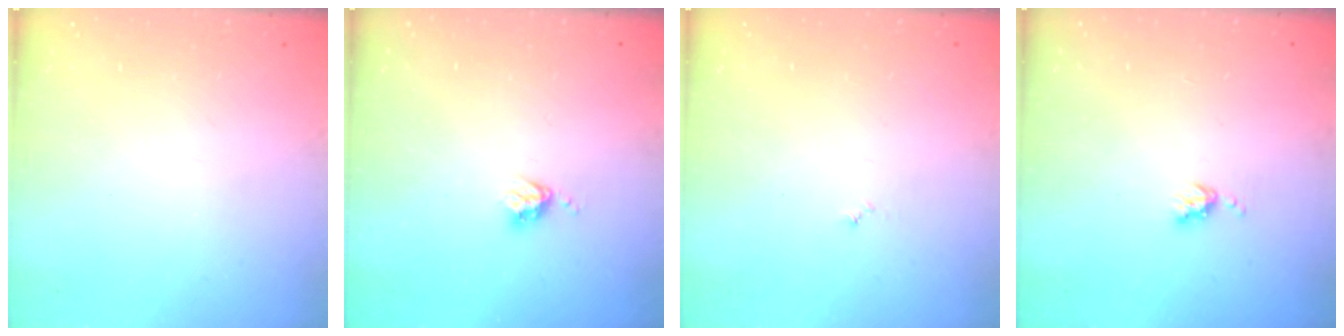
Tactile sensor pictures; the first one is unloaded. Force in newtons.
{"total": 3.6, "press": 3.6, "slide": 0.4}
{"total": 3.0, "press": 2.9, "slide": 0.3}
{"total": 3.9, "press": 3.9, "slide": 0.5}